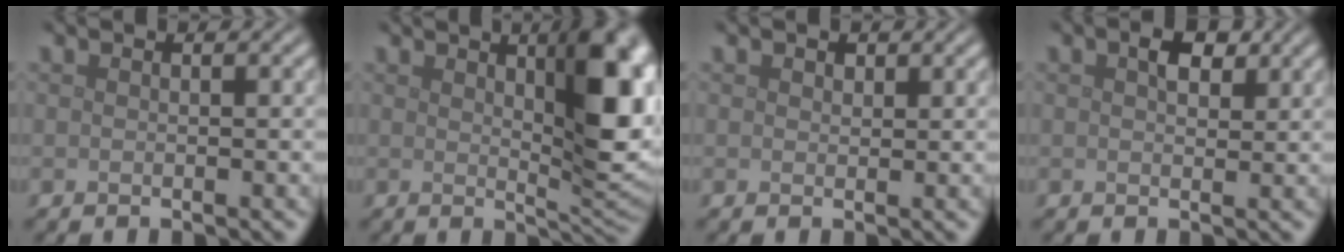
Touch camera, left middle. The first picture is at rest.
{"total": 8.1, "force": [2.6, 2.5, 7.3], "torque": [-0.091, -0.003, 0.044]}
{"total": 0.6, "force": [0.4, 0.5, 0.2], "torque": [-0.005, -0.002, 0.007]}
{"total": 2.0, "force": [0.8, 1.2, 1.4], "torque": [-0.023, 0.004, 0.014]}